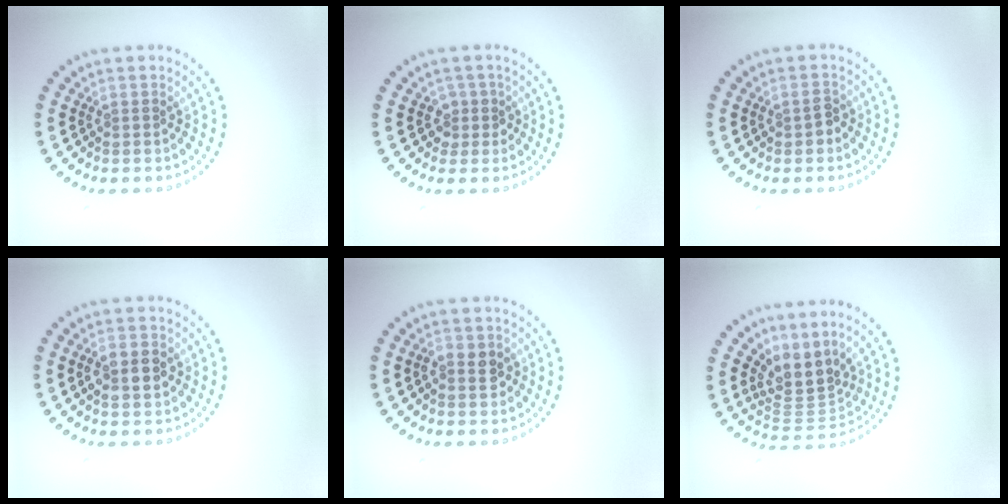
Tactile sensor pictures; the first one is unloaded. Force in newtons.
{"total": 1.7, "press": 1.3, "slide": 1.0}
{"total": 1.3, "press": 1.3, "slide": 0.1}
{"total": 2.8, "press": 2.8, "slide": 0.1}
{"total": 2.0, "press": 2.0, "slide": 0.3}
{"total": 3.9, "press": 2.6, "slide": 2.9}